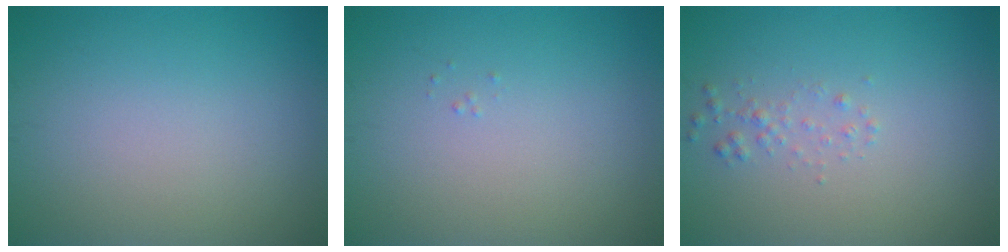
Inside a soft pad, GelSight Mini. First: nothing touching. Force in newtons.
{"total": 0.0}
{"total": 1.0, "press": 1.0, "slide": 0.1}